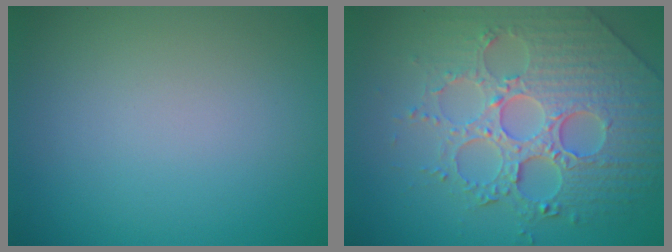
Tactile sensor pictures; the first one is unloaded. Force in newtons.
{"total": 7.4, "press": 6.0, "slide": 4.3}